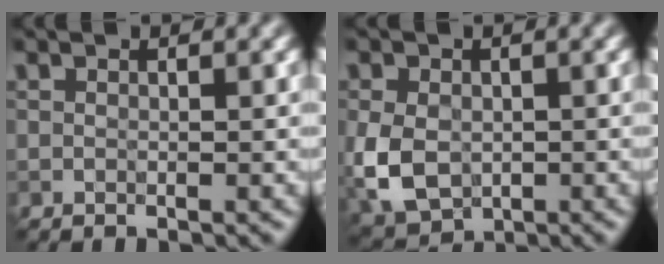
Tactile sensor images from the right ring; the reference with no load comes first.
{"total": 6.2, "force": [-1.0, 4.7, 4.0], "torque": [-0.099, -0.018, -0.016]}